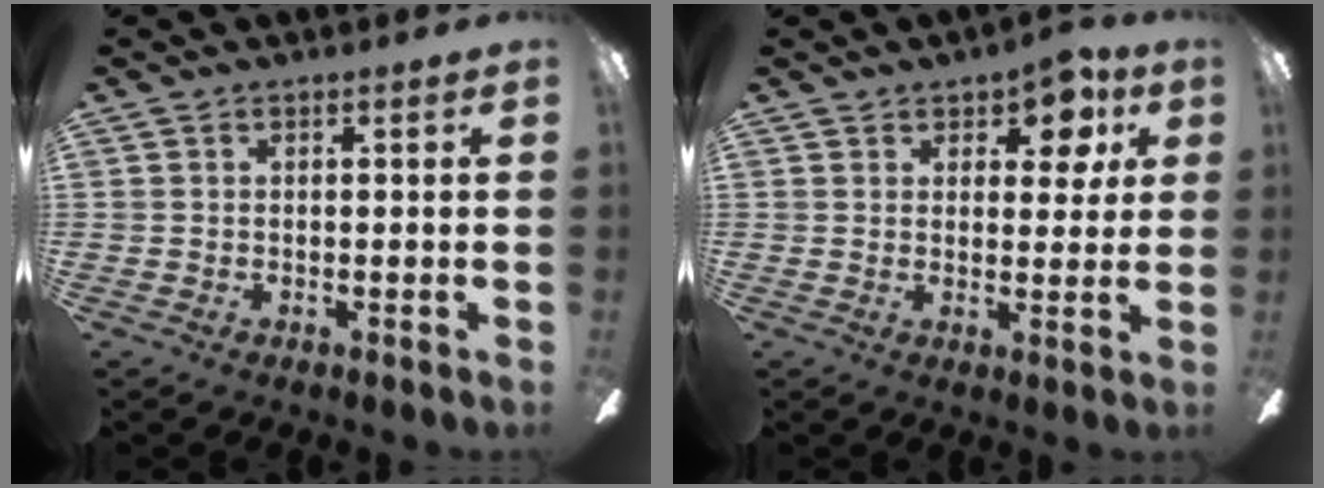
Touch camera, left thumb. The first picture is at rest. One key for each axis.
{"total": 6.7, "fx": 4.0, "fy": 3.8, "fz": 3.9, "tx": -0.040, "ty": -0.013, "tz": 0.065}